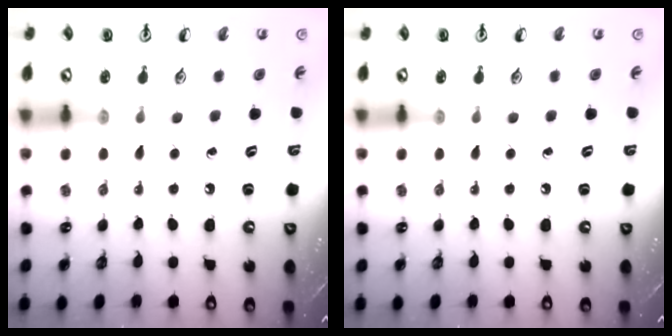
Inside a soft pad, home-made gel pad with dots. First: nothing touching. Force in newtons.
{"total": 0.0}